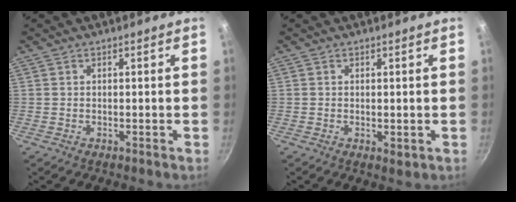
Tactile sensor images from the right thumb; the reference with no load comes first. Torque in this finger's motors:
{"motor_torque": [-0.31, 0.05, -0.26, -0.03, 0.03]}